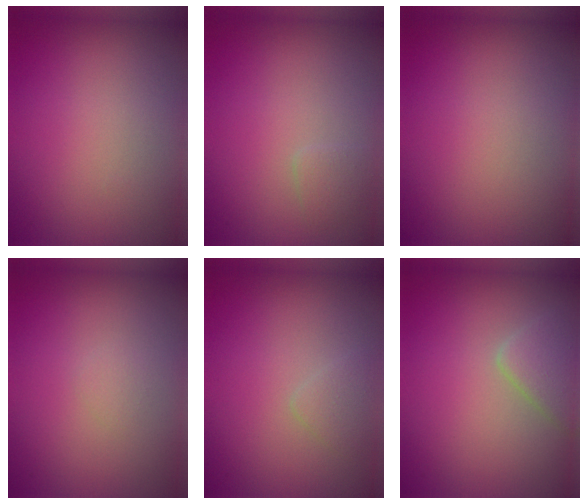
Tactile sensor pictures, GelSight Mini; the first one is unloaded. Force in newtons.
{"total": 1.0, "press": 1.0, "slide": 0.0}
{"total": 0.0}
{"total": 0.5, "press": 0.5, "slide": 0.0}
{"total": 1.1, "press": 1.1, "slide": 0.0}
{"total": 2.6, "press": 2.6, "slide": 0.2}